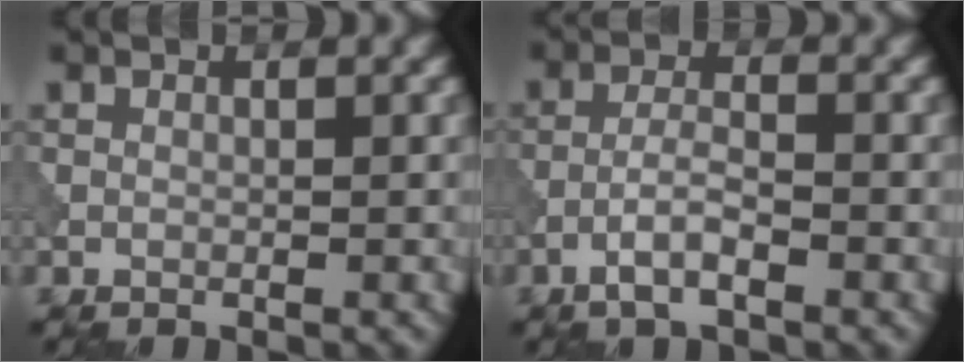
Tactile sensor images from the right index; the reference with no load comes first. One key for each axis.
{"total": 2.8, "fx": -1.6, "fy": 0.7, "fz": 2.3, "tx": -0.046, "ty": 0.008, "tz": -0.036}